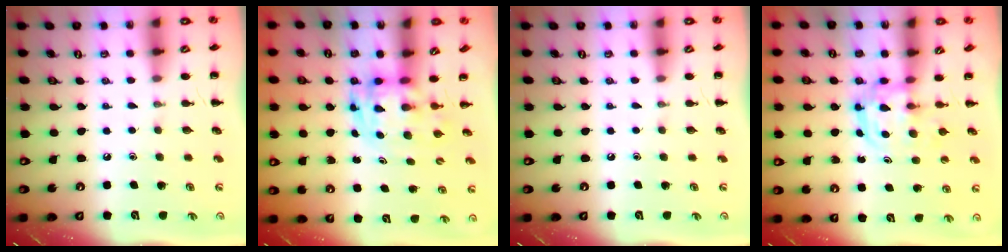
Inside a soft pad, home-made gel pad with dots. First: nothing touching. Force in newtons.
{"total": 3.5, "press": 3.4, "slide": 0.7}
{"total": 0.0}
{"total": 3.1, "press": 3.1, "slide": 0.4}